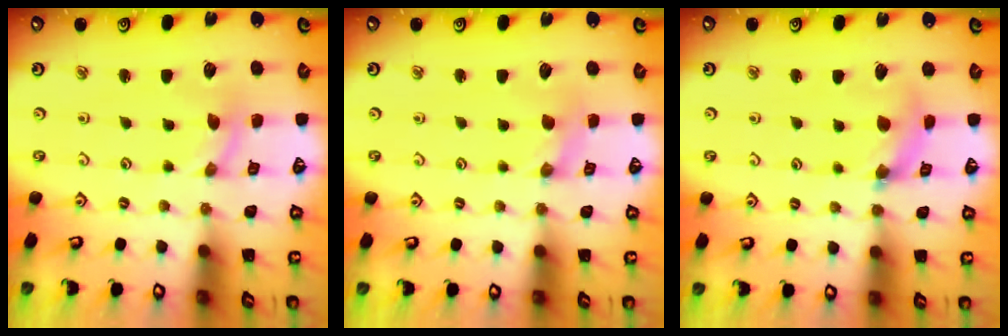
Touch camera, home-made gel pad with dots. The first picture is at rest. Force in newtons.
{"total": 0.6, "press": 0.6, "slide": 0.2}
{"total": 4.0, "press": 3.9, "slide": 0.5}